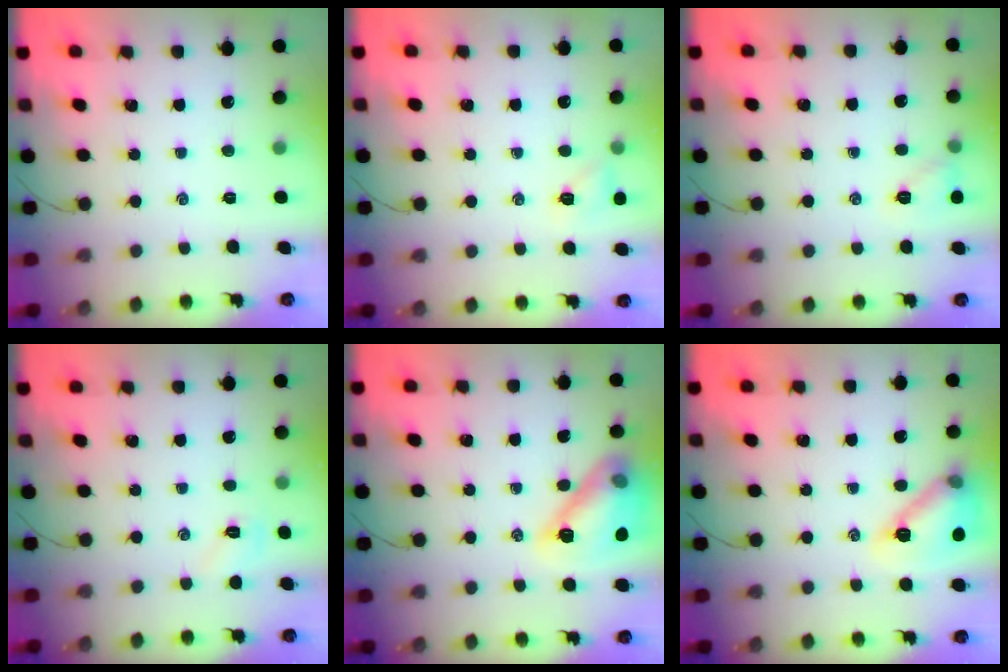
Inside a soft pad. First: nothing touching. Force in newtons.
{"total": 5.8, "press": 5.6, "slide": 1.4}
{"total": 6.5, "press": 6.4, "slide": 1.1}
{"total": 4.8, "press": 4.6, "slide": 1.1}
{"total": 15.7, "press": 15.6, "slide": 1.4}
{"total": 14.5, "press": 14.4, "slide": 1.7}